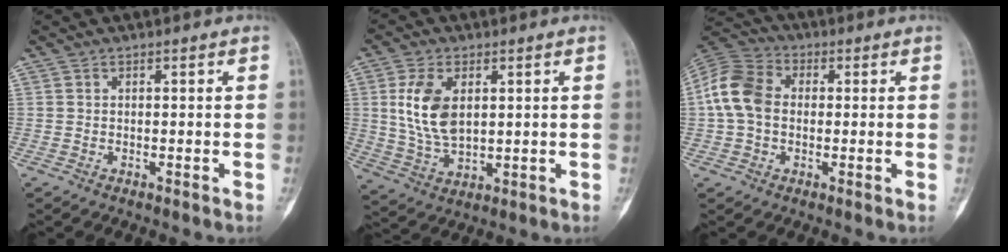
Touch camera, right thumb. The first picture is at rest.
{"total": 10.6, "force": [2.3, 6.2, 8.2], "torque": [-0.156, -0.011, 0.054]}
{"total": 10.6, "force": [0.3, 8.0, 7.0], "torque": [-0.138, 0.028, -0.005]}